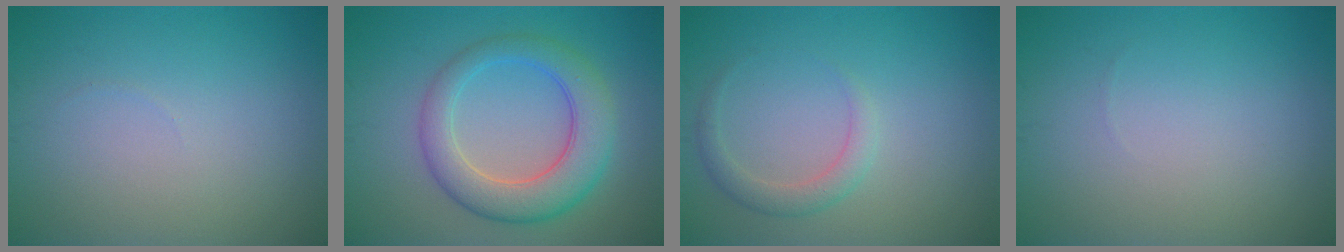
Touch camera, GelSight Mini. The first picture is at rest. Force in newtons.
{"total": 6.3, "press": 6.3, "slide": 0.2}
{"total": 1.9, "press": 1.9, "slide": 0.1}
{"total": 0.0}